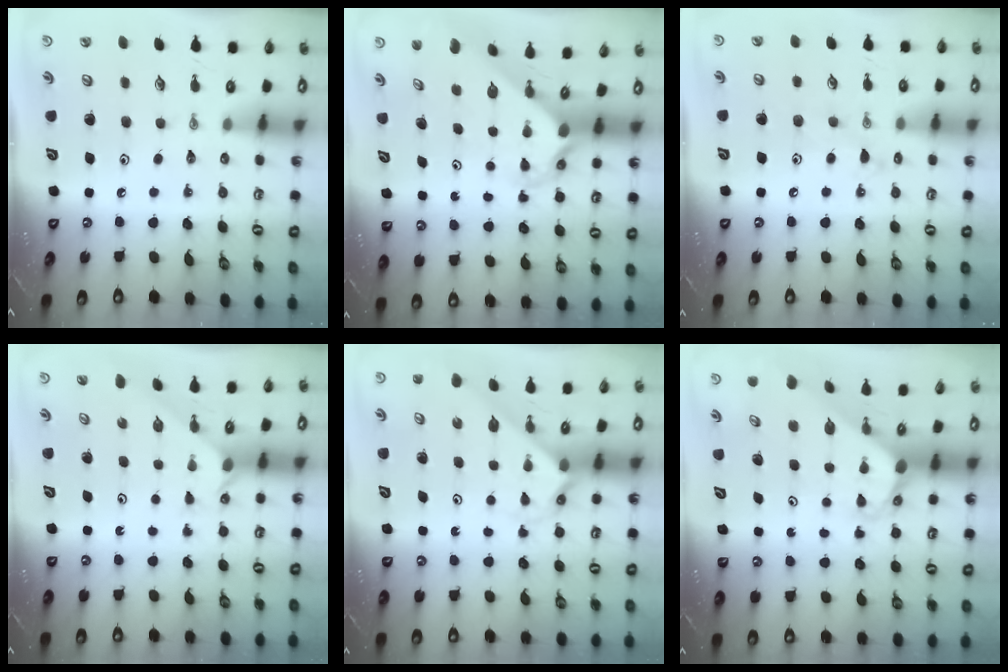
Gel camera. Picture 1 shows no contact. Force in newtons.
{"total": 2.5, "press": 2.5, "slide": 0.2}
{"total": 7.4, "press": 7.4, "slide": 0.6}
{"total": 0.9, "press": 0.9, "slide": 0.1}
{"total": 2.2, "press": 2.2, "slide": 0.1}
{"total": 2.9, "press": 2.9, "slide": 0.2}